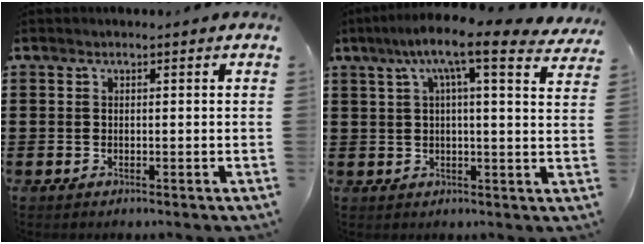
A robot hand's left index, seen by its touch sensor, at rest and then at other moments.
{"total": 8.7, "force": [5.9, 0.9, 6.3], "torque": [-0.127, -0.020, 0.094]}